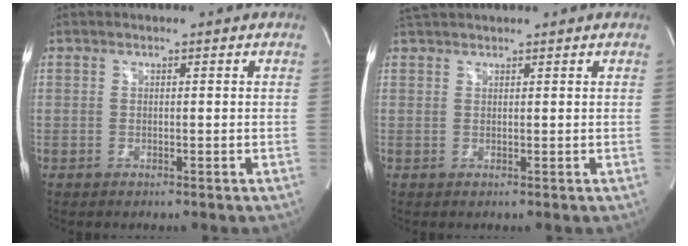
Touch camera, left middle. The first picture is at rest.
{"total": 3.4, "force": [3.2, 0.4, 1.1], "torque": [-0.024, 0.031, 0.060]}